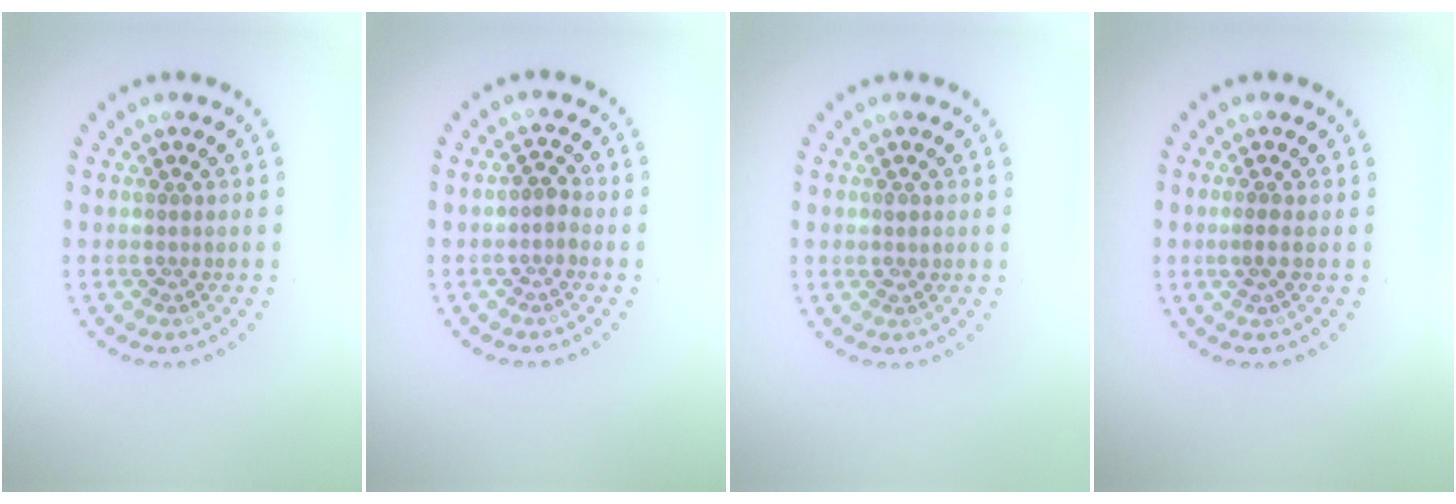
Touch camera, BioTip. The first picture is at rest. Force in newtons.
{"total": 1.1, "press": 0.9, "slide": 0.6}
{"total": 0.8, "press": 0.8, "slide": 0.2}
{"total": 0.6, "press": 0.4, "slide": 0.5}